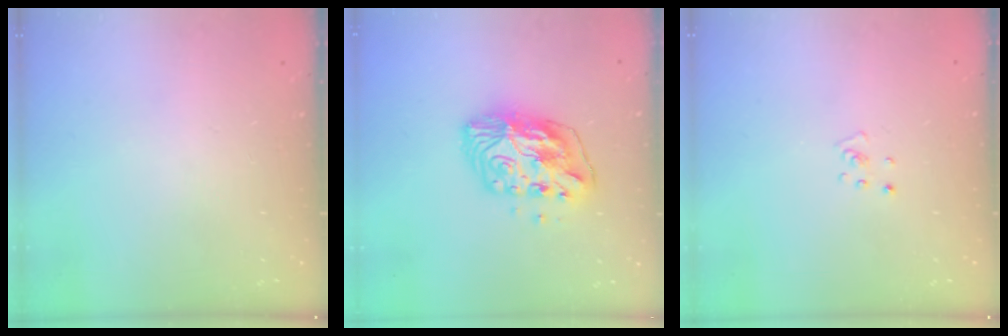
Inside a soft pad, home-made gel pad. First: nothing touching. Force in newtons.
{"total": 11.0, "press": 11.0, "slide": 0.5}
{"total": 2.2, "press": 2.2, "slide": 0.2}